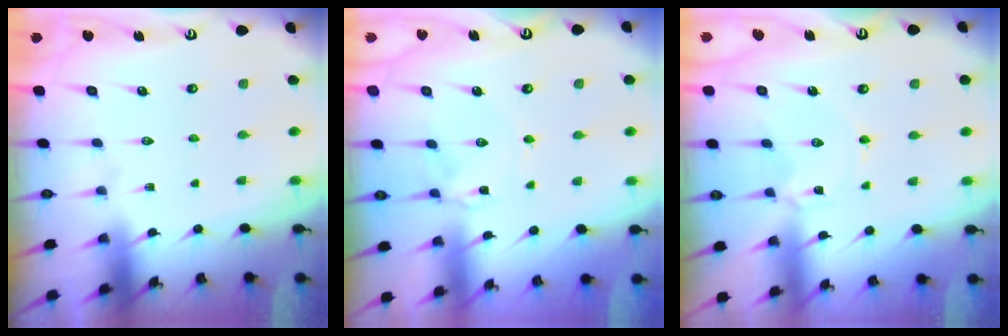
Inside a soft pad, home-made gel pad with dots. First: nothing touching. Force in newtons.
{"total": 2.7, "press": 2.7, "slide": 0.5}
{"total": 2.3, "press": 2.3, "slide": 0.4}